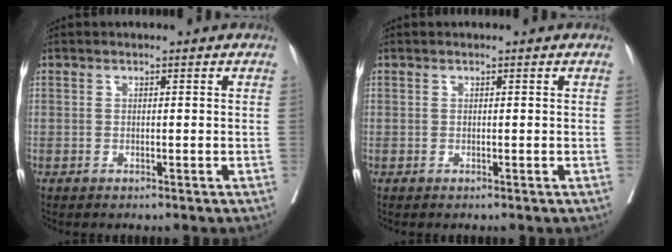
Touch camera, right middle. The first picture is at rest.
{"total": 0.0}